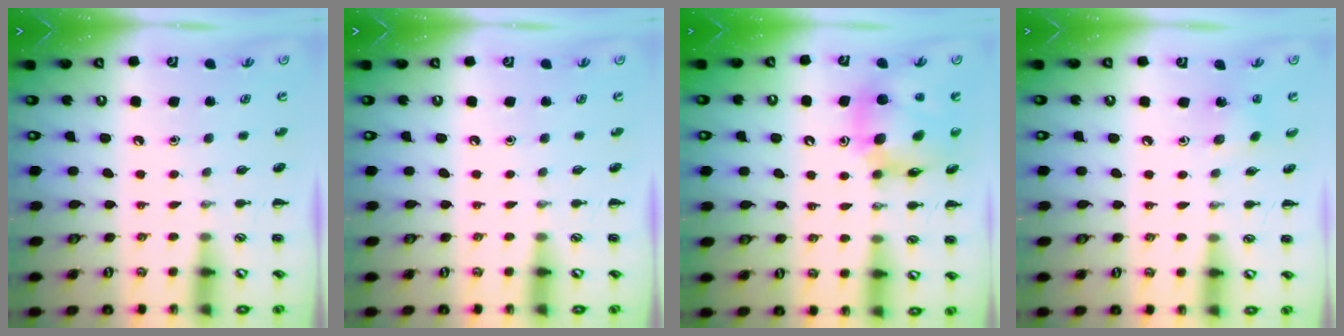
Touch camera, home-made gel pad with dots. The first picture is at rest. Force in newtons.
{"total": 0.0}
{"total": 11.6, "press": 11.1, "slide": 3.3}
{"total": 2.0, "press": 1.9, "slide": 0.5}